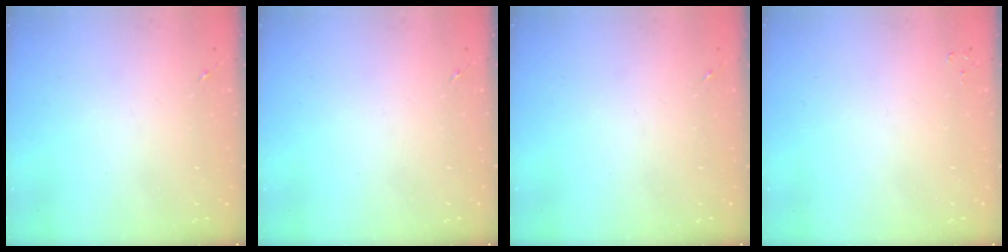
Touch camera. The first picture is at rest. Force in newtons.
{"total": 0.0}
{"total": 0.0}
{"total": 2.2, "press": 2.2, "slide": 0.2}